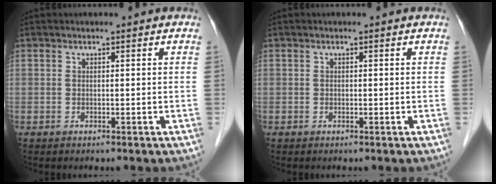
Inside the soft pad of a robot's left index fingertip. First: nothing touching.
{"total": 0.0}